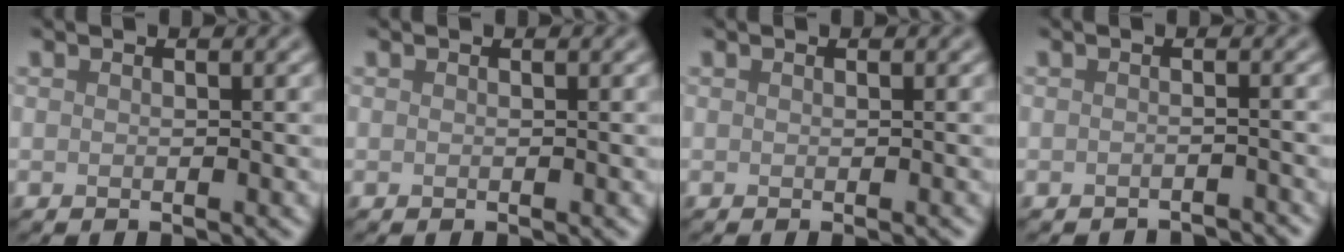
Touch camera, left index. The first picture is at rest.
{"total": 0.0}
{"total": 1.0, "force": [-0.1, 0.3, 1.0], "torque": [-0.005, 0.002, -0.004]}
{"total": 2.4, "force": [-2.3, 0.0, 0.3], "torque": [0.000, -0.005, -0.030]}